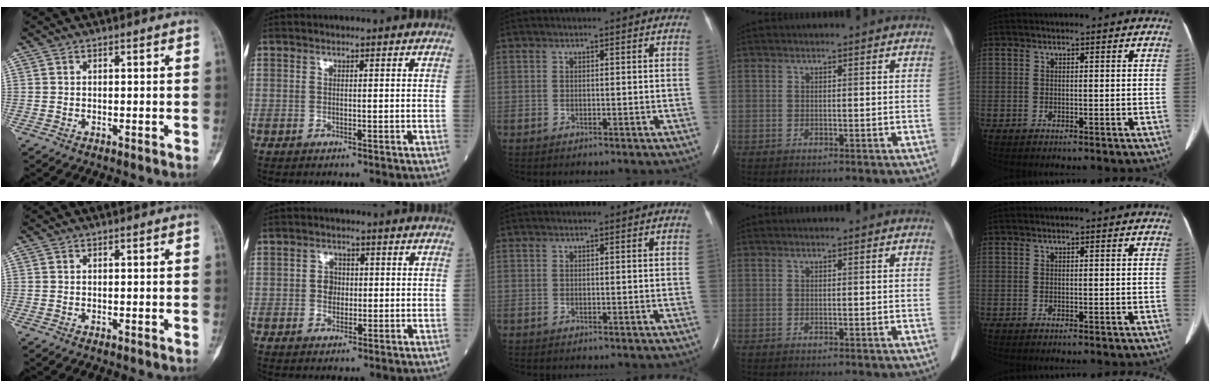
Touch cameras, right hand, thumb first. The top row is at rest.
{"index": {"total": 2.6, "force": [0.0, 2.2, 1.4], "torque": [-0.019, 0.006, 0.000]}}